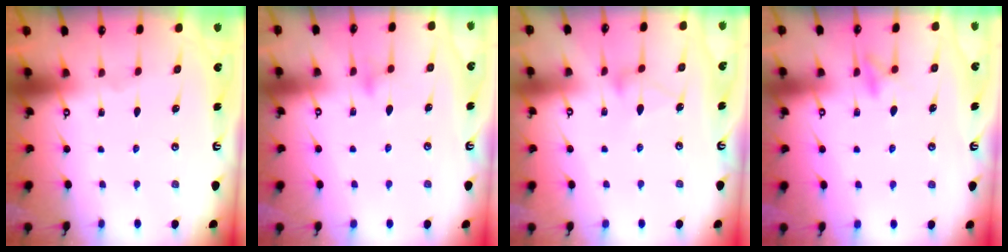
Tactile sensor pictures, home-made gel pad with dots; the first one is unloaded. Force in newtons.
{"total": 10.8, "press": 10.7, "slide": 0.5}
{"total": 7.4, "press": 7.4, "slide": 0.5}
{"total": 8.2, "press": 8.2, "slide": 0.8}